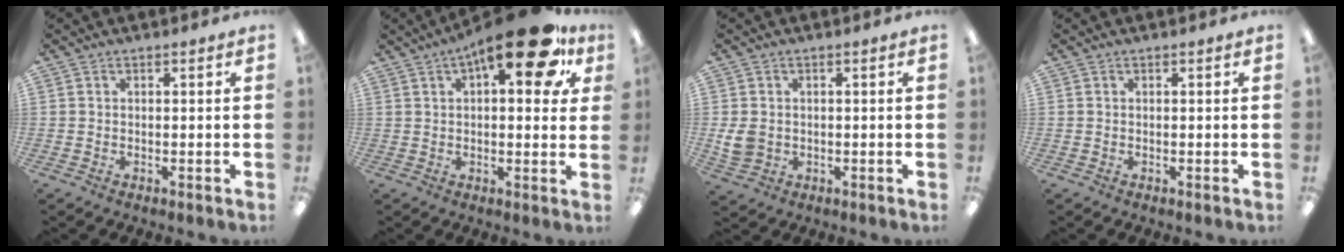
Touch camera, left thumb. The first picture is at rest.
{"total": 17.6, "force": [8.7, 6.0, 14.1], "torque": [-0.190, -0.037, 0.129]}
{"total": 4.5, "force": [0.5, 3.7, 2.6], "torque": [-0.053, 0.000, 0.008]}
{"total": 0.5, "force": [0.2, 0.1, 0.5], "torque": [-0.010, 0.001, 0.004]}